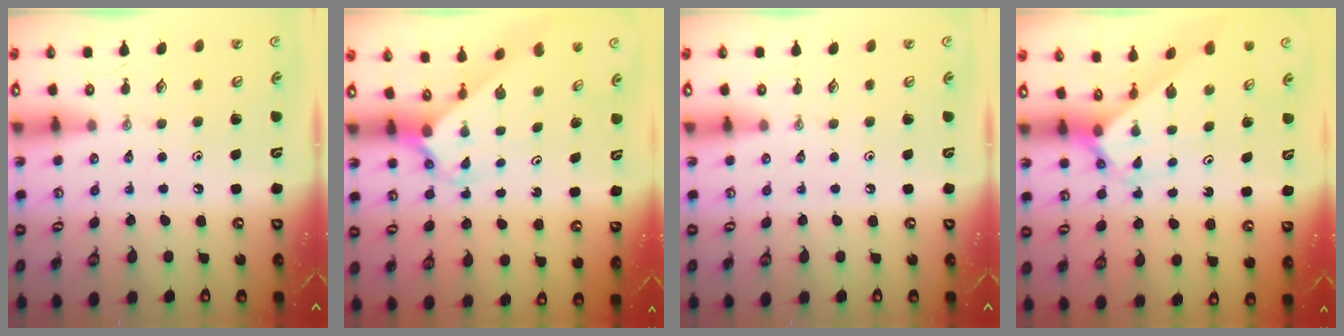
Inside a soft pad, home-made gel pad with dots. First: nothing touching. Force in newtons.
{"total": 2.4, "press": 2.4, "slide": 0.2}
{"total": 0.0}
{"total": 2.1, "press": 2.1, "slide": 0.2}